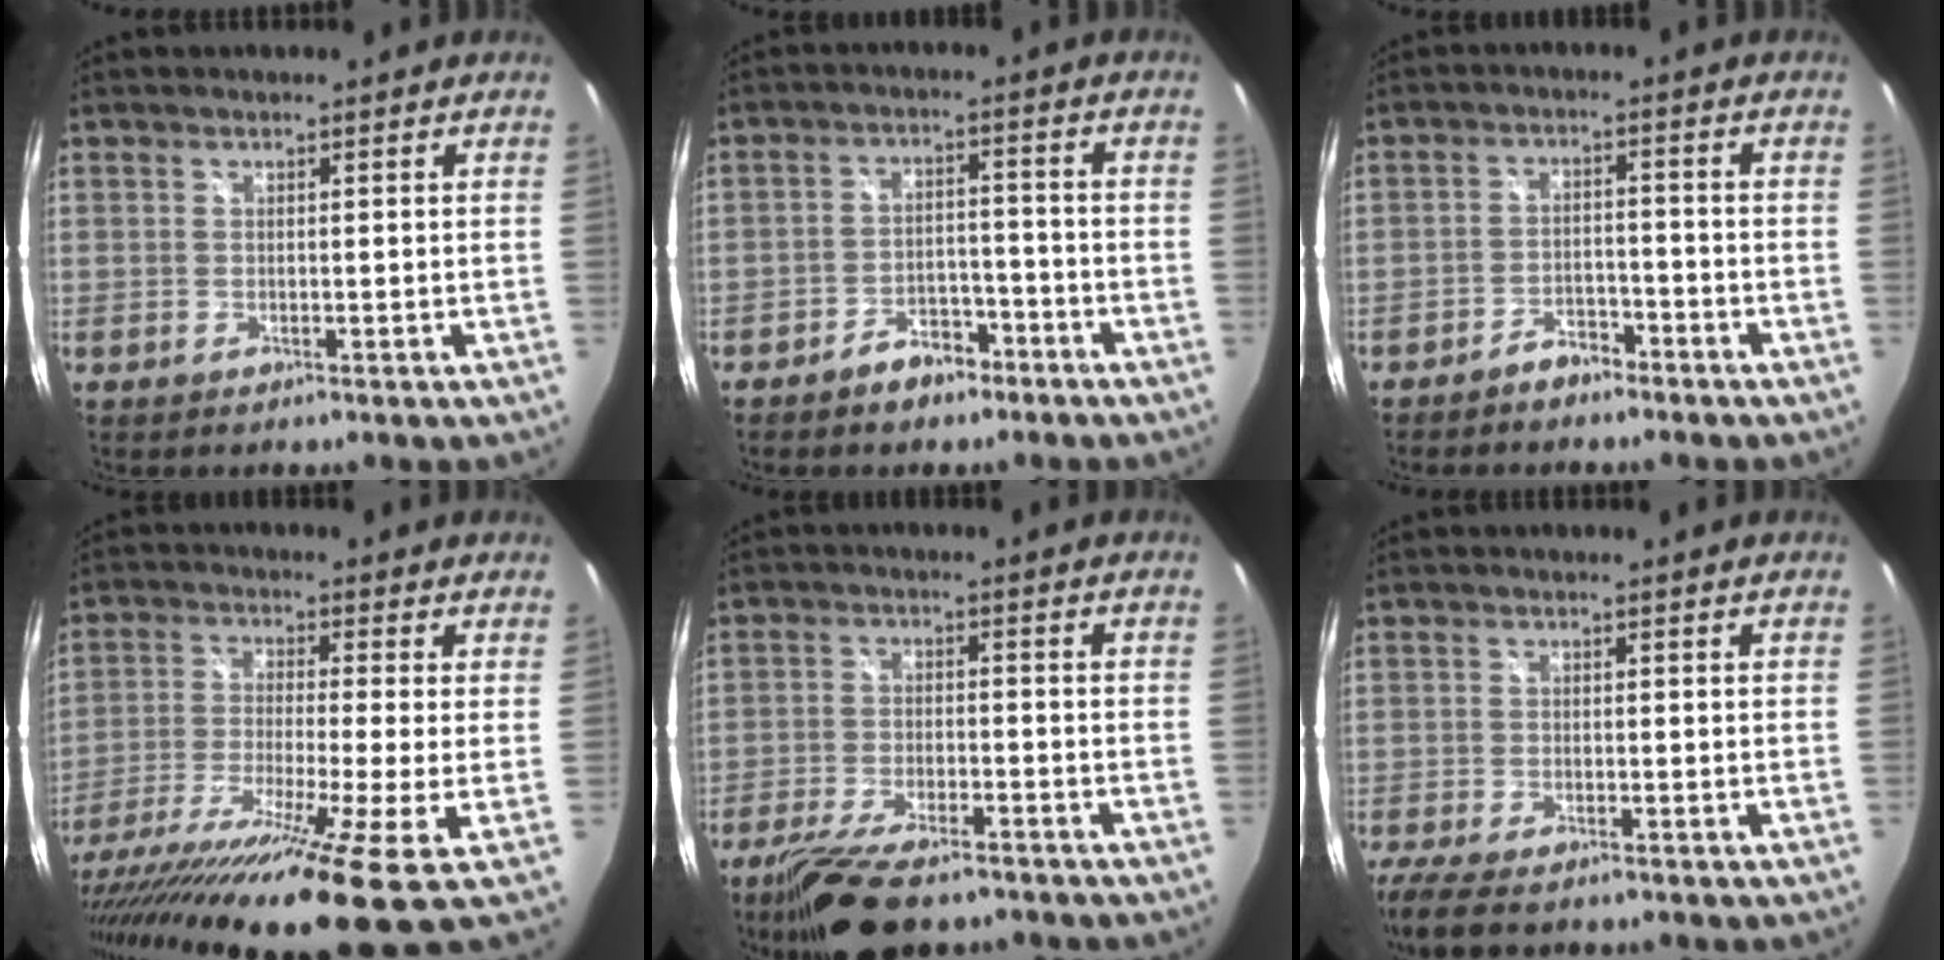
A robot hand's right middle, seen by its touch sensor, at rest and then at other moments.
{"total": 5.9, "force": [-4.4, 3.2, 2.4], "torque": [-0.055, 0.017, -0.058]}
{"total": 4.0, "force": [-3.5, 1.6, 1.4], "torque": [-0.043, 0.012, -0.054]}
{"total": 20.4, "force": [-13.3, -0.1, 15.4], "torque": [-0.285, -0.087, -0.228]}
{"total": 12.6, "force": [-9.7, 3.8, 7.1], "torque": [-0.156, -0.032, -0.169]}
{"total": 6.7, "force": [-5.1, 1.6, 4.1], "torque": [-0.100, -0.034, -0.097]}